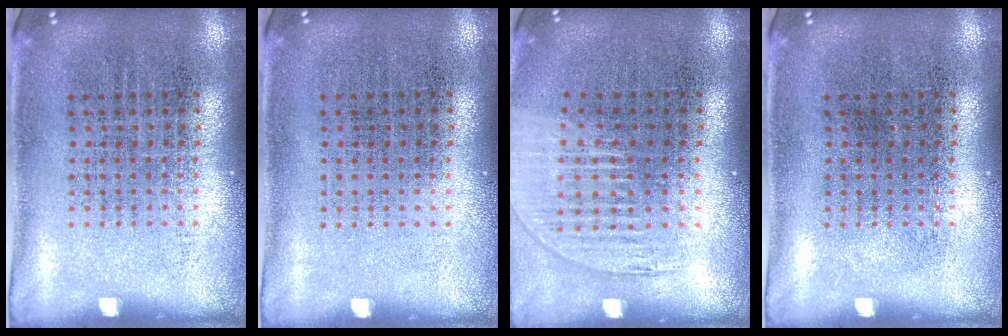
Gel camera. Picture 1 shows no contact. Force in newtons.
{"total": 0.0}
{"total": 1.2, "press": 1.1, "slide": 0.5}
{"total": 0.0}